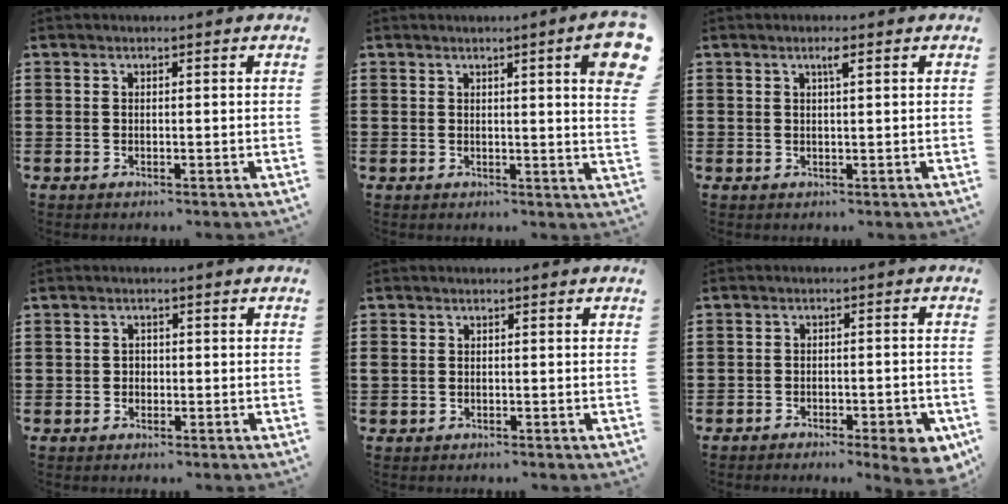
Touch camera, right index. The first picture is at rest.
{"total": 5.5, "force": [2.2, 0.2, 5.0], "torque": [-0.081, -0.006, 0.033]}
{"total": 1.7, "force": [0.8, 0.1, 1.5], "torque": [-0.030, 0.002, 0.013]}
{"total": 1.0, "force": [-0.4, 0.9, 0.4], "torque": [-0.010, 0.002, -0.009]}
{"total": 0.7, "force": [-0.3, 0.6, 0.0], "torque": [-0.002, 0.003, -0.007]}
{"total": 3.6, "force": [-2.9, 1.1, 1.8], "torque": [-0.026, 0.004, -0.054]}